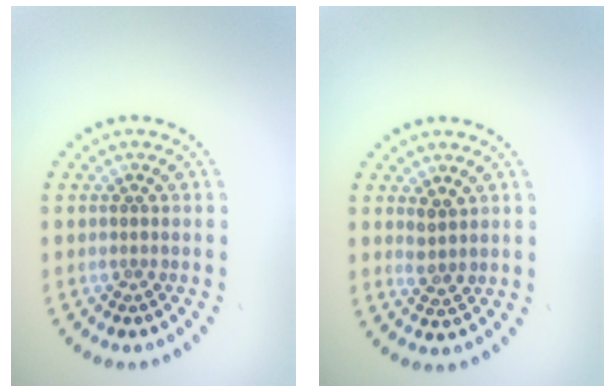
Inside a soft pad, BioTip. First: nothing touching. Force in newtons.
{"total": 1.7, "press": 1.5, "slide": 0.8}